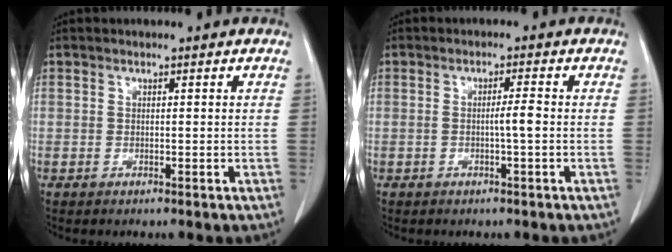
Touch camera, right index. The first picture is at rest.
{"total": 2.1, "force": [-0.4, -0.3, 2.0], "torque": [-0.032, 0.002, -0.005]}